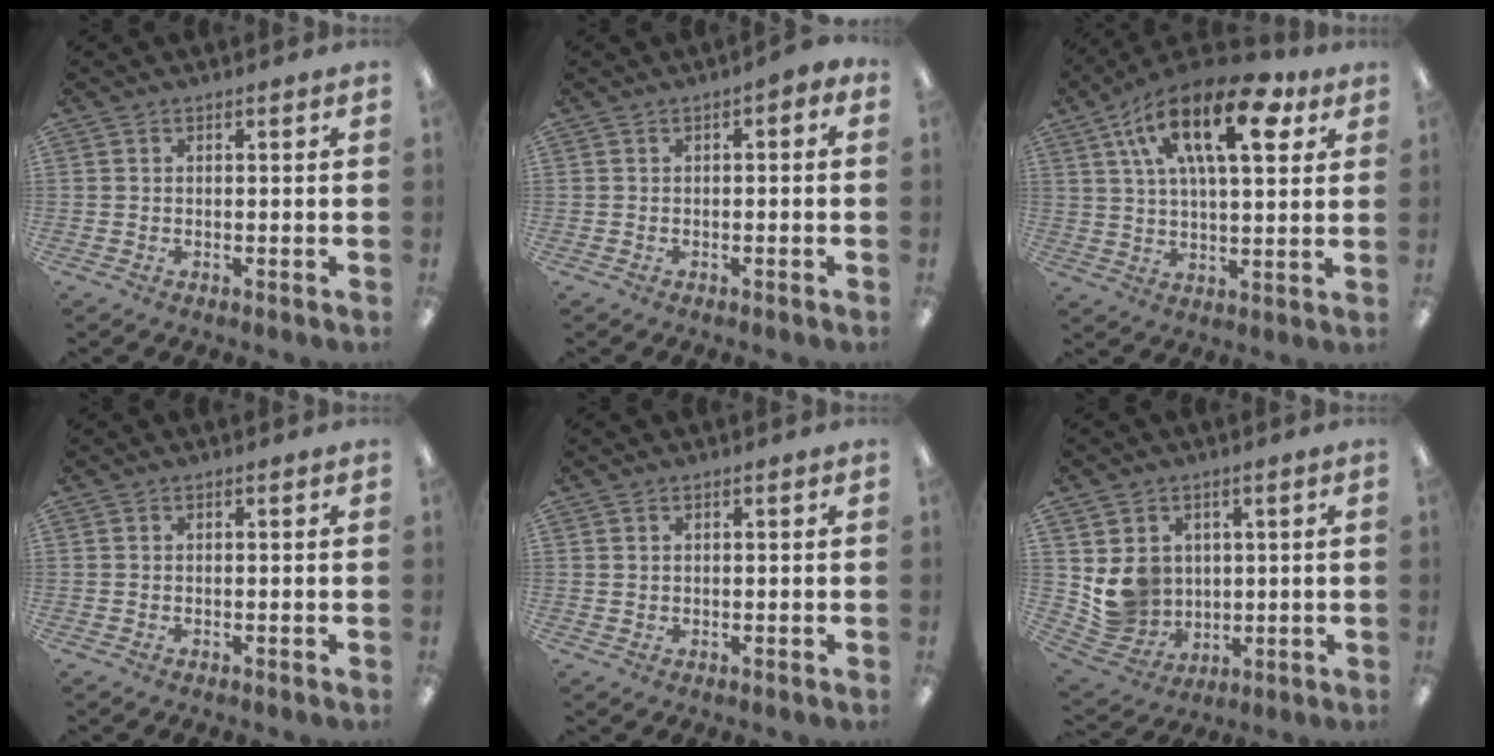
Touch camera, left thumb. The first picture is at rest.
{"total": 1.6, "force": [-0.8, 0.8, 1.1], "torque": [-0.021, 0.006, -0.016]}
{"total": 21.2, "force": [9.8, 9.3, 16.3], "torque": [-0.275, -0.027, 0.155]}
{"total": 0.0}
{"total": 0.9, "force": [0.6, 0.6, 0.0], "torque": [-0.001, 0.003, 0.012]}
{"total": 8.9, "force": [2.7, 8.3, 1.7], "torque": [-0.037, -0.013, 0.064]}